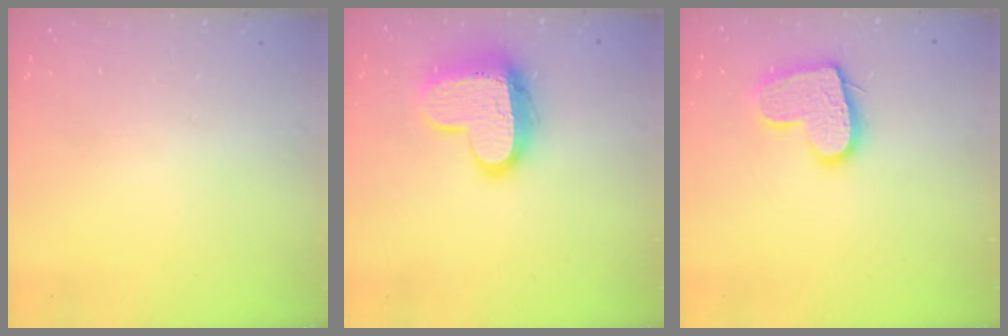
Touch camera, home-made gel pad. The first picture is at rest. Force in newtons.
{"total": 15.1, "press": 15.0, "slide": 1.2}
{"total": 14.0, "press": 14.0, "slide": 1.3}